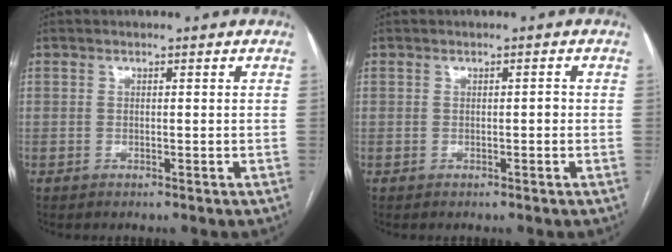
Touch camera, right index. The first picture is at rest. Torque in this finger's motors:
{"motor_torque": [0.14, 0.00, 0.08, 0.02]}